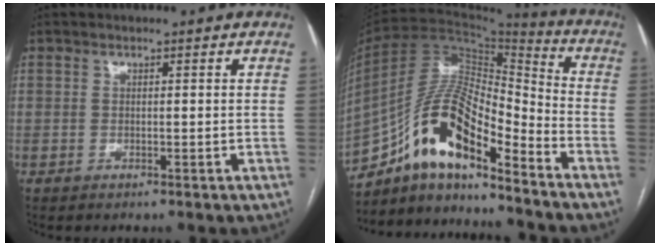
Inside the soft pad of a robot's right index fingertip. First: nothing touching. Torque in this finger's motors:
{"motor_torque": [1.06, -1.08, 1.05, 0.21]}